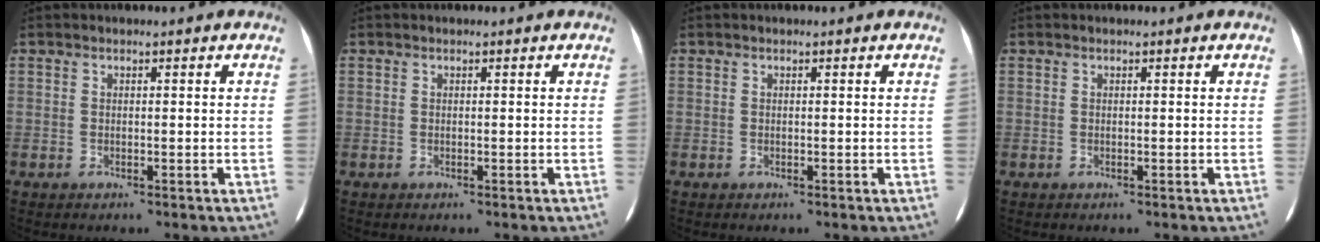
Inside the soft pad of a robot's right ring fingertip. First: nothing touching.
{"total": 0.0}
{"total": 0.0}
{"total": 0.0}